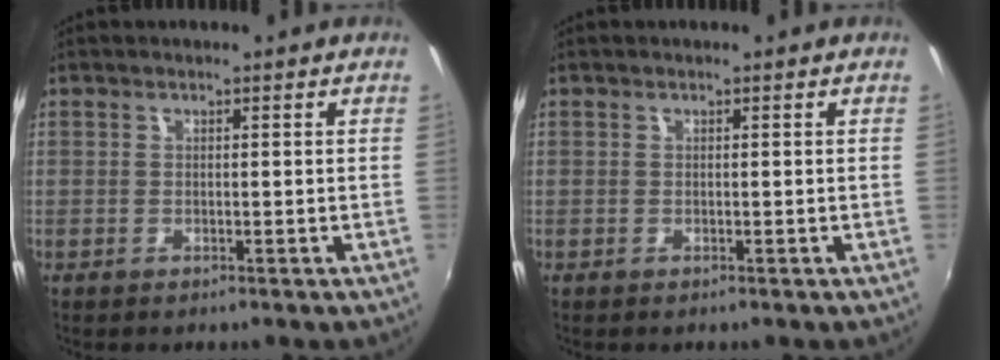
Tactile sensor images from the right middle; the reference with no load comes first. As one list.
[{"total": 0.0}]